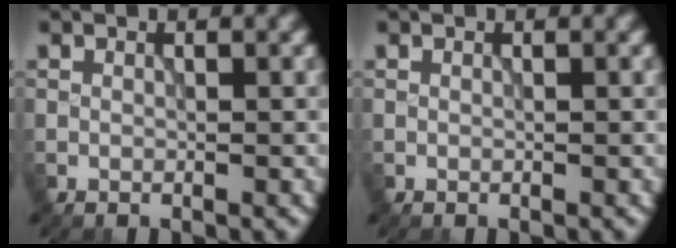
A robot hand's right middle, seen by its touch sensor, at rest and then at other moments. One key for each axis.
{"total": 0.0}